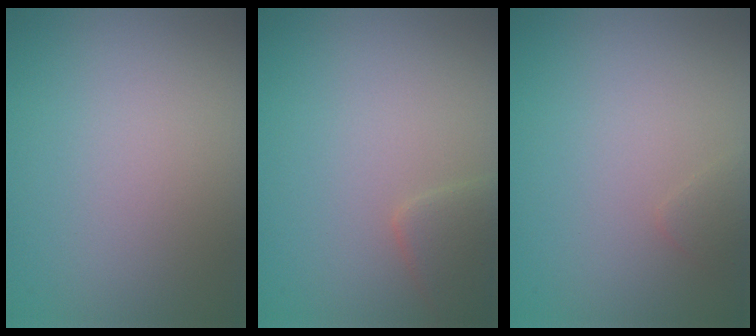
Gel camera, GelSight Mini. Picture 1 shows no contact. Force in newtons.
{"total": 2.3, "press": 2.3, "slide": 0.2}
{"total": 0.8, "press": 0.8, "slide": 0.1}